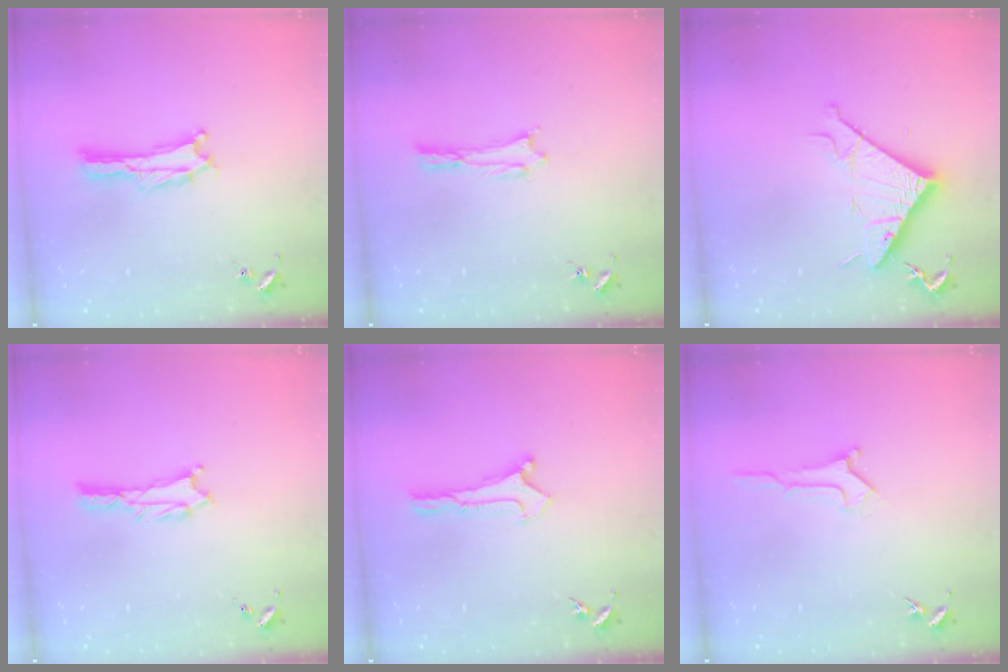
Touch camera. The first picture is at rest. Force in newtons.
{"total": 0.0}
{"total": 8.3, "press": 8.3, "slide": 0.6}
{"total": 1.3, "press": 1.3, "slide": 0.3}
{"total": 0.0}
{"total": 1.0, "press": 1.0, "slide": 0.0}